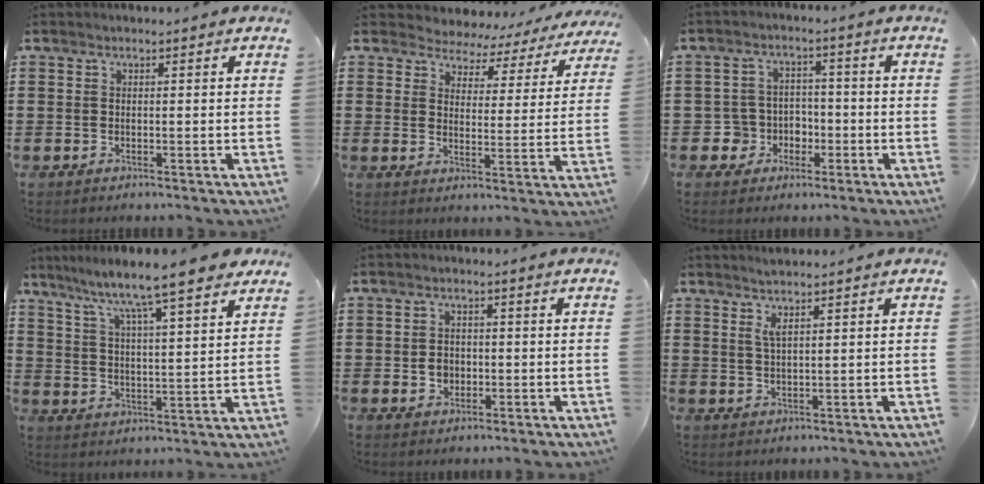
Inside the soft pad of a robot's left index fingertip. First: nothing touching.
{"total": 3.6, "force": [3.4, 1.2, -0.2], "torque": [-0.021, -0.024, 0.053]}
{"total": 4.7, "force": [-1.7, 4.2, 1.3], "torque": [-0.036, 0.012, -0.032]}
{"total": 8.5, "force": [7.4, -0.2, 4.2], "torque": [-0.106, -0.049, 0.118]}
{"total": 2.6, "force": [-0.4, 2.2, 1.3], "torque": [-0.032, 0.003, -0.009]}
{"total": 2.2, "force": [1.5, 0.1, 1.6], "torque": [-0.035, 0.001, 0.027]}